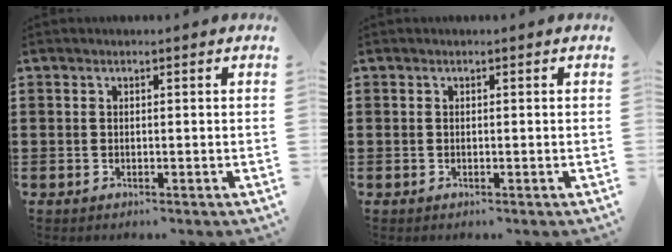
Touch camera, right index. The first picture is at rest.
{"total": 0.0}